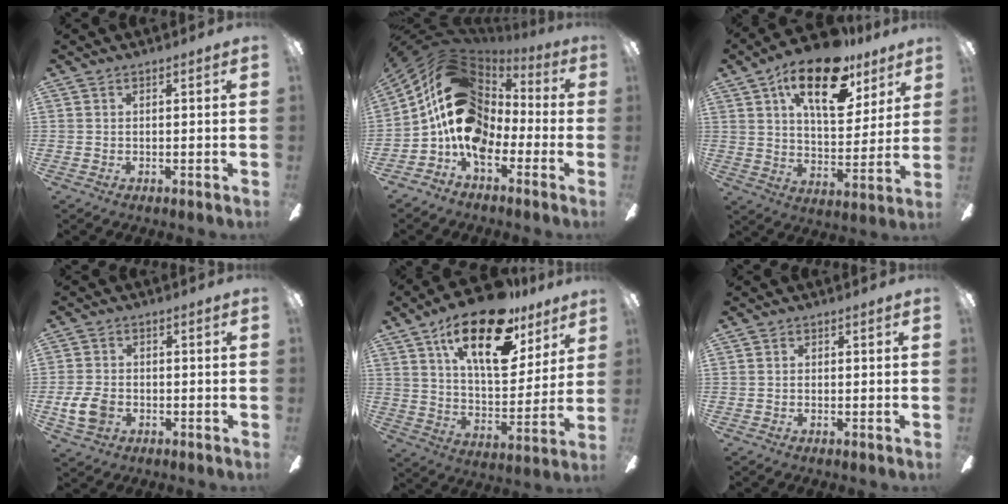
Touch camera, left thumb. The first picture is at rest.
{"total": 17.6, "force": [0.3, 12.9, 11.9], "torque": [-0.247, 0.001, 0.007]}
{"total": 20.3, "force": [11.8, 9.4, 13.7], "torque": [-0.213, -0.050, 0.197]}
{"total": 7.8, "force": [-2.2, 5.8, 4.8], "torque": [-0.102, 0.009, -0.039]}
{"total": 23.7, "force": [13.8, 10.0, 16.4], "torque": [-0.260, -0.063, 0.233]}
{"total": 1.0, "force": [-0.2, 0.8, 0.6], "torque": [-0.012, 0.005, -0.004]}